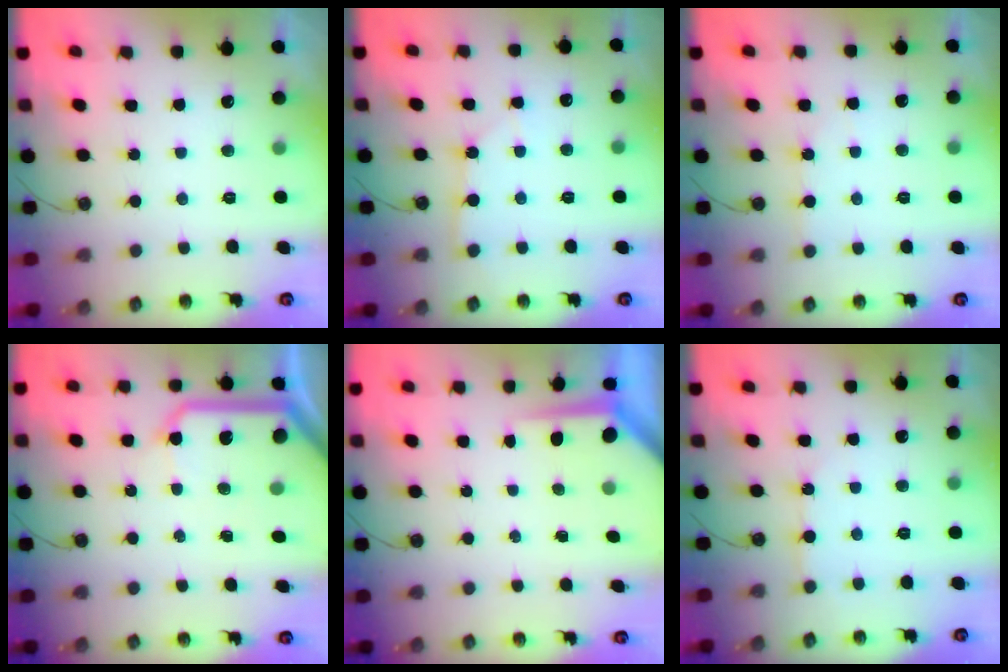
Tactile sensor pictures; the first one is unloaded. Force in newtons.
{"total": 2.5, "press": 2.5, "slide": 0.3}
{"total": 3.0, "press": 3.0, "slide": 0.4}
{"total": 13.9, "press": 13.8, "slide": 1.3}
{"total": 4.0, "press": 3.9, "slide": 0.3}
{"total": 6.2, "press": 6.1, "slide": 0.6}